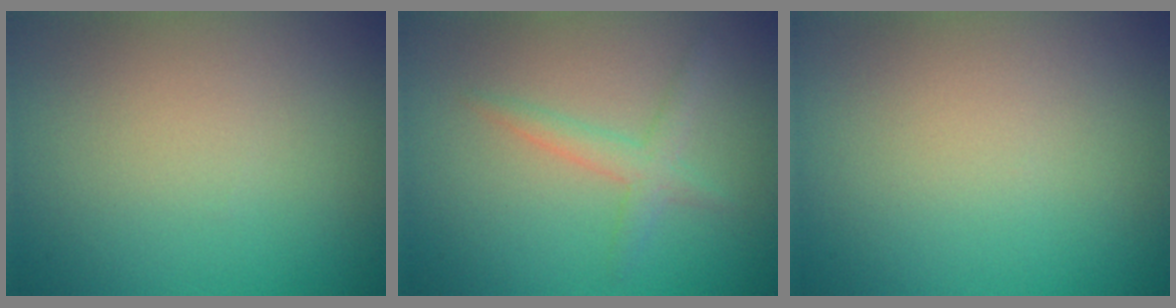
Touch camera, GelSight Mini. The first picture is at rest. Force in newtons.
{"total": 2.0, "press": 1.9, "slide": 0.2}
{"total": 0.0}